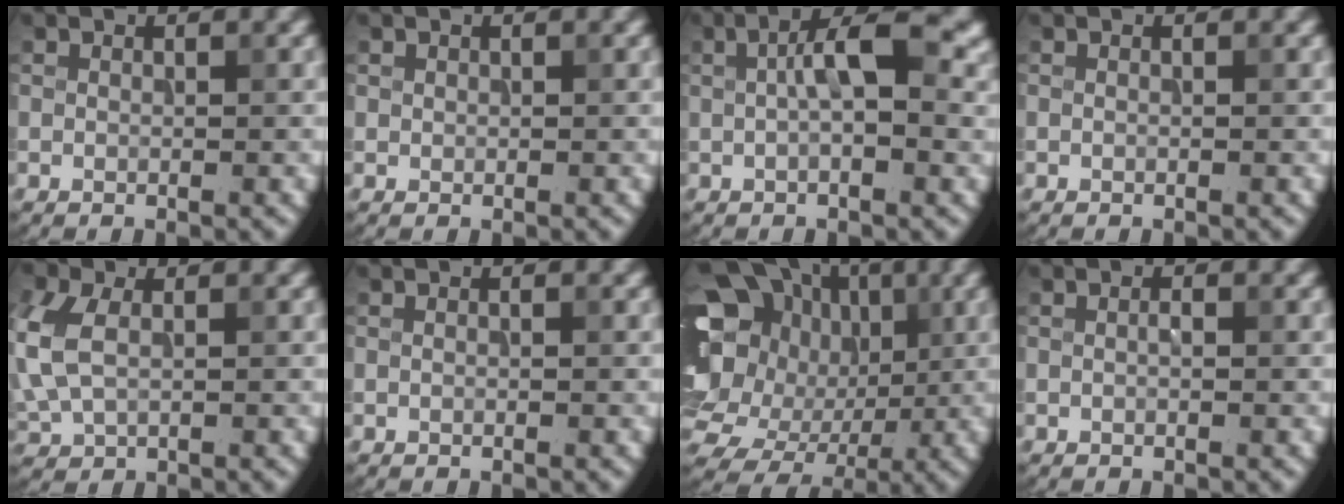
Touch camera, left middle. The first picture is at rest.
{"total": 0.5, "force": [0.2, 0.5, 0.0], "torque": [0.006, -0.003, 0.006]}
{"total": 5.7, "force": [0.7, 2.3, 5.2], "torque": [-0.081, 0.010, 0.008]}
{"total": 0.0}
{"total": 4.9, "force": [0.3, 3.5, 3.5], "torque": [-0.109, 0.000, 0.016]}
{"total": 0.0}
{"total": 18.4, "force": [3.0, 15.8, 8.9], "torque": [-0.194, 0.035, 0.038]}
{"total": 0.5, "force": [-0.1, 0.2, 0.5], "torque": [-0.011, 0.000, -0.001]}